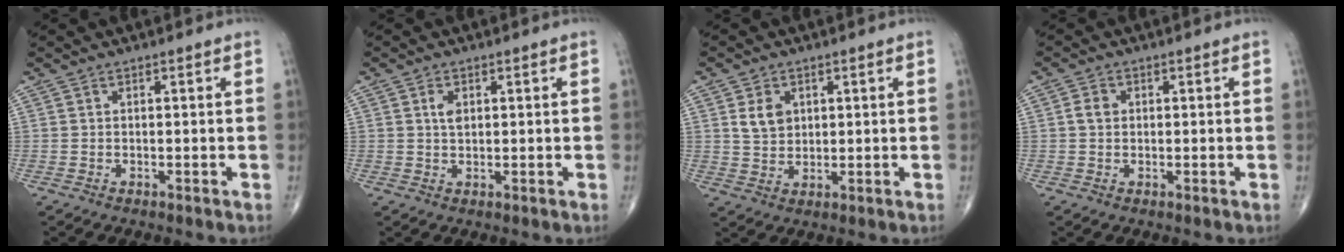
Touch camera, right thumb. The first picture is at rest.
{"total": 2.3, "force": [0.7, 1.4, 1.7], "torque": [-0.029, -0.001, 0.012]}
{"total": 4.9, "force": [1.7, 3.6, 2.8], "torque": [-0.034, -0.010, 0.034]}
{"total": 2.3, "force": [0.3, 1.8, 1.3], "torque": [-0.020, 0.005, 0.004]}